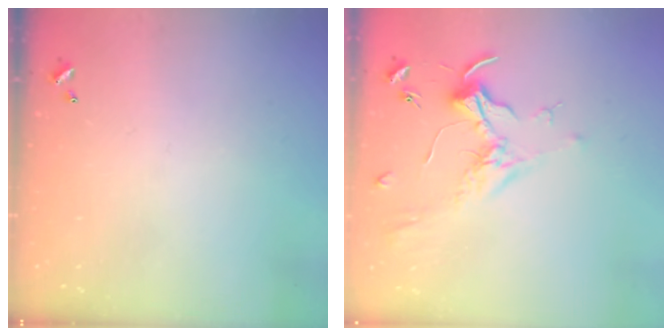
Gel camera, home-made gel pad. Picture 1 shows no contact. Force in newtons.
{"total": 1.9, "press": 1.7, "slide": 0.8}